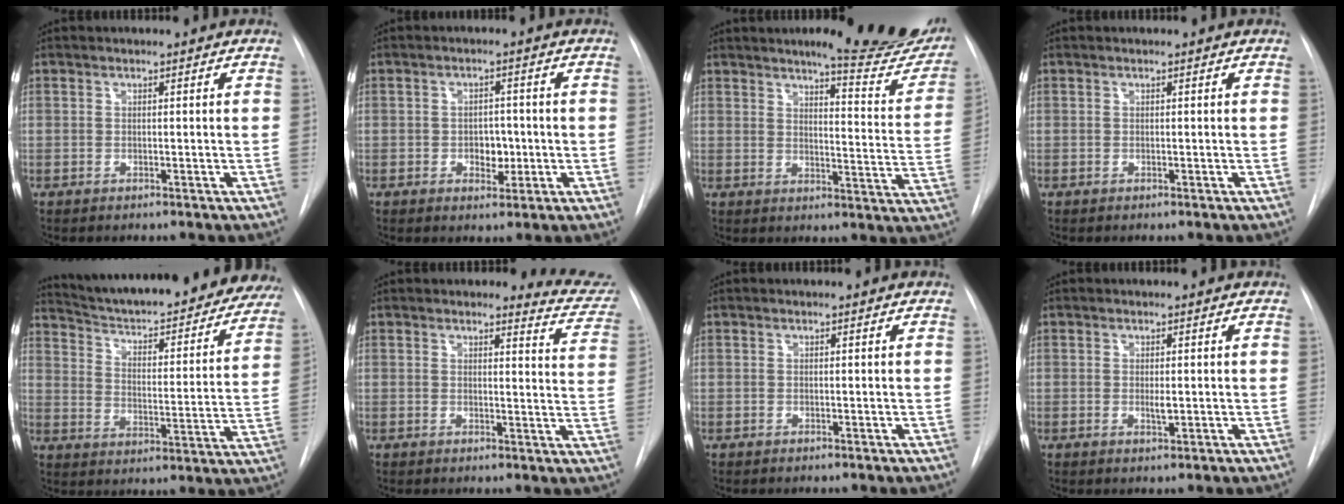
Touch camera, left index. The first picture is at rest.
{"total": 3.4, "force": [-0.6, 2.3, 2.4], "torque": [-0.027, 0.003, -0.003]}
{"total": 17.4, "force": [14.8, 2.6, 8.8], "torque": [-0.092, -0.057, 0.166]}
{"total": 0.0}
{"total": 30.1, "force": [27.1, 5.8, 11.9], "torque": [-0.193, -0.055, 0.349]}
{"total": 7.0, "force": [6.9, 1.0, 0.1], "torque": [0.019, -0.059, 0.051]}
{"total": 0.0}
{"total": 1.2, "force": [0.2, 0.3, 1.1], "torque": [-0.022, -0.003, 0.003]}